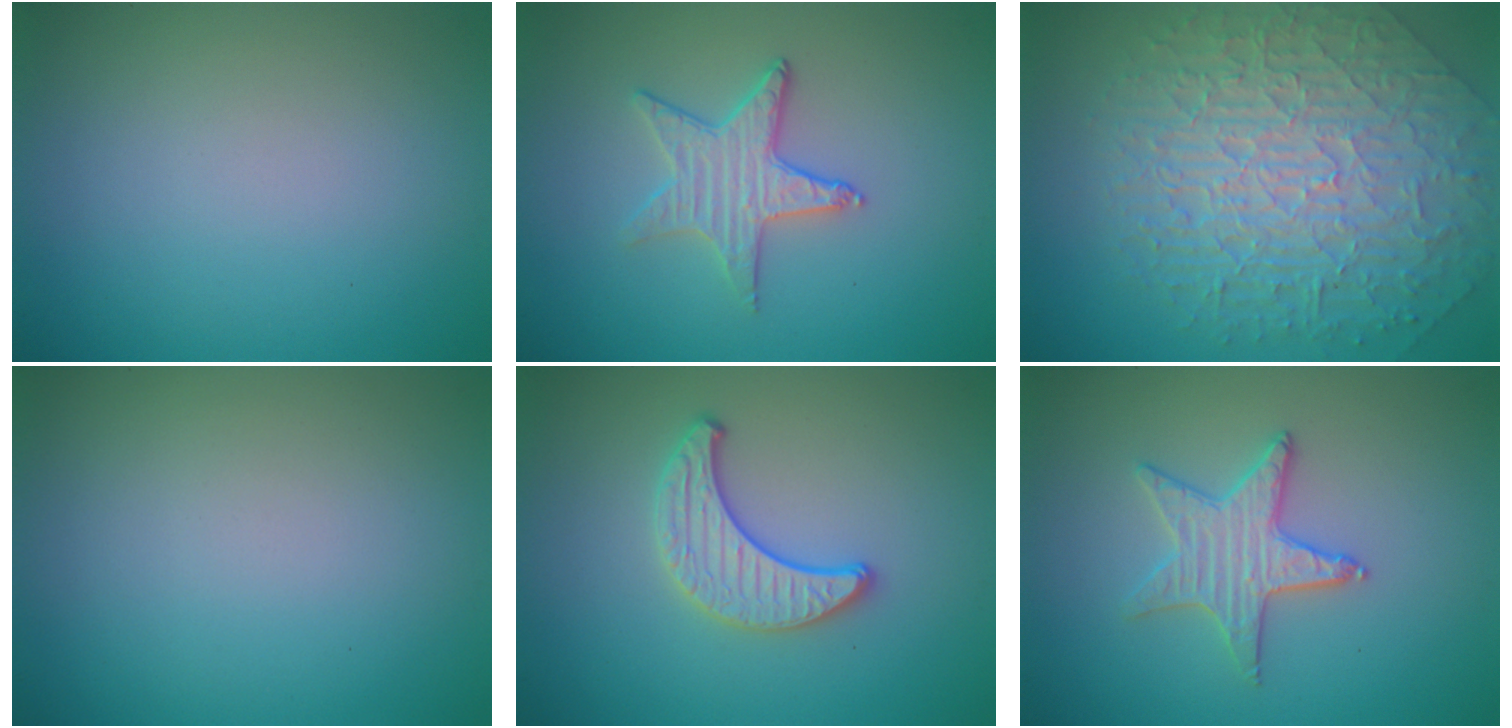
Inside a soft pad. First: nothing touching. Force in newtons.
{"total": 2.8, "press": 2.7, "slide": 0.7}
{"total": 10.0, "press": 6.7, "slide": 7.4}
{"total": 0.0}
{"total": 3.0, "press": 2.8, "slide": 0.9}
{"total": 2.4, "press": 2.4, "slide": 0.2}